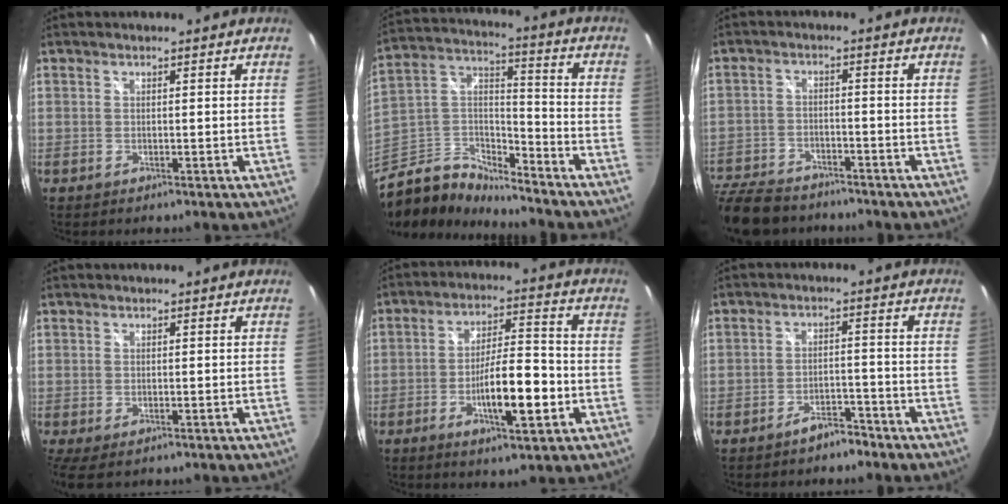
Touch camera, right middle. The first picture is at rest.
{"total": 12.9, "force": [-9.6, 7.1, 5.0], "torque": [-0.127, 0.020, -0.188]}
{"total": 15.6, "force": [-12.5, 7.2, 5.8], "torque": [-0.170, -0.008, -0.214]}
{"total": 4.1, "force": [-2.2, 2.2, 2.7], "torque": [-0.055, -0.021, -0.035]}
{"total": 11.1, "force": [-3.8, 2.7, 10.1], "torque": [-0.178, 0.004, -0.056]}
{"total": 4.1, "force": [-3.5, 1.4, 1.6], "torque": [-0.037, 0.011, -0.047]}